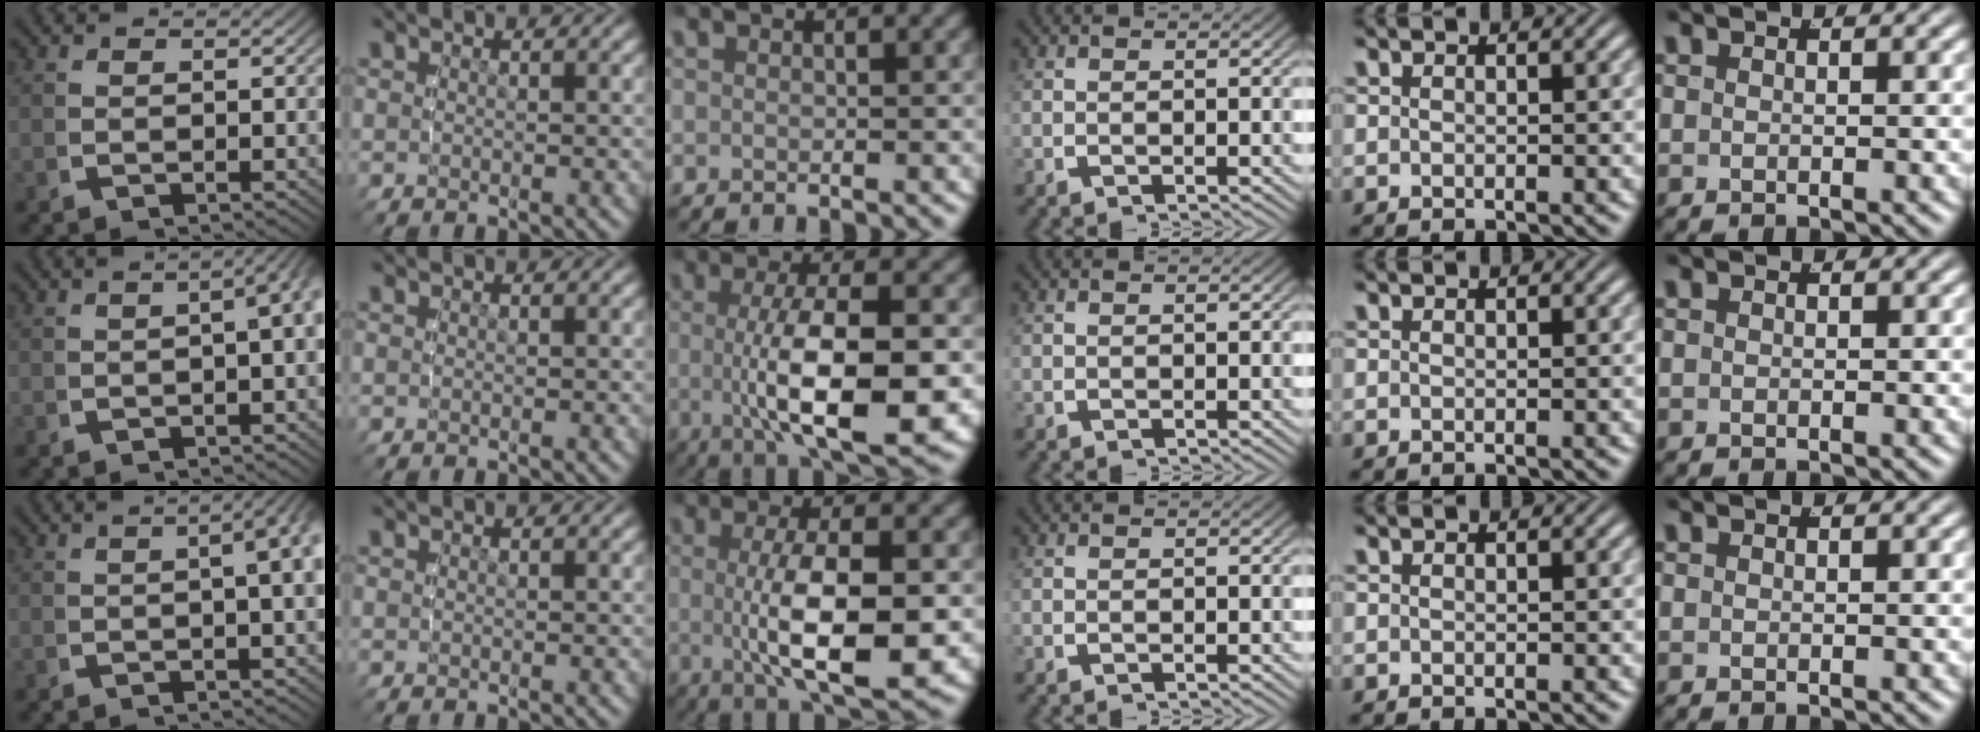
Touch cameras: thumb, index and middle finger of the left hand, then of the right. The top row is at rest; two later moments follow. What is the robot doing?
{"motion": "lift_and_place", "object": "cubes"}